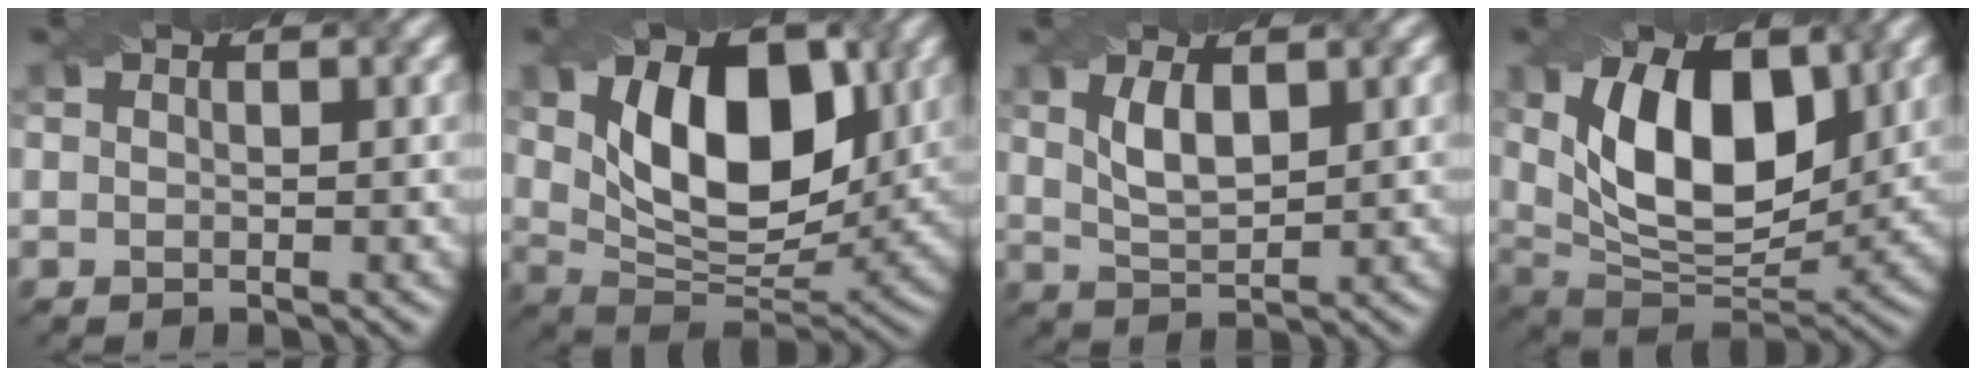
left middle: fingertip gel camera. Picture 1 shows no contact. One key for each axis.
{"total": 11.3, "fx": 2.6, "fy": 6.5, "fz": 8.9, "tx": -0.141, "ty": 0.001, "tz": 0.043}
{"total": 3.1, "fx": 0.9, "fy": 1.3, "fz": 2.6, "tx": -0.062, "ty": 0.004, "tz": 0.024}
{"total": 11.2, "fx": 2.5, "fy": 6.2, "fz": 9.0, "tx": -0.149, "ty": 0.003, "tz": 0.041}